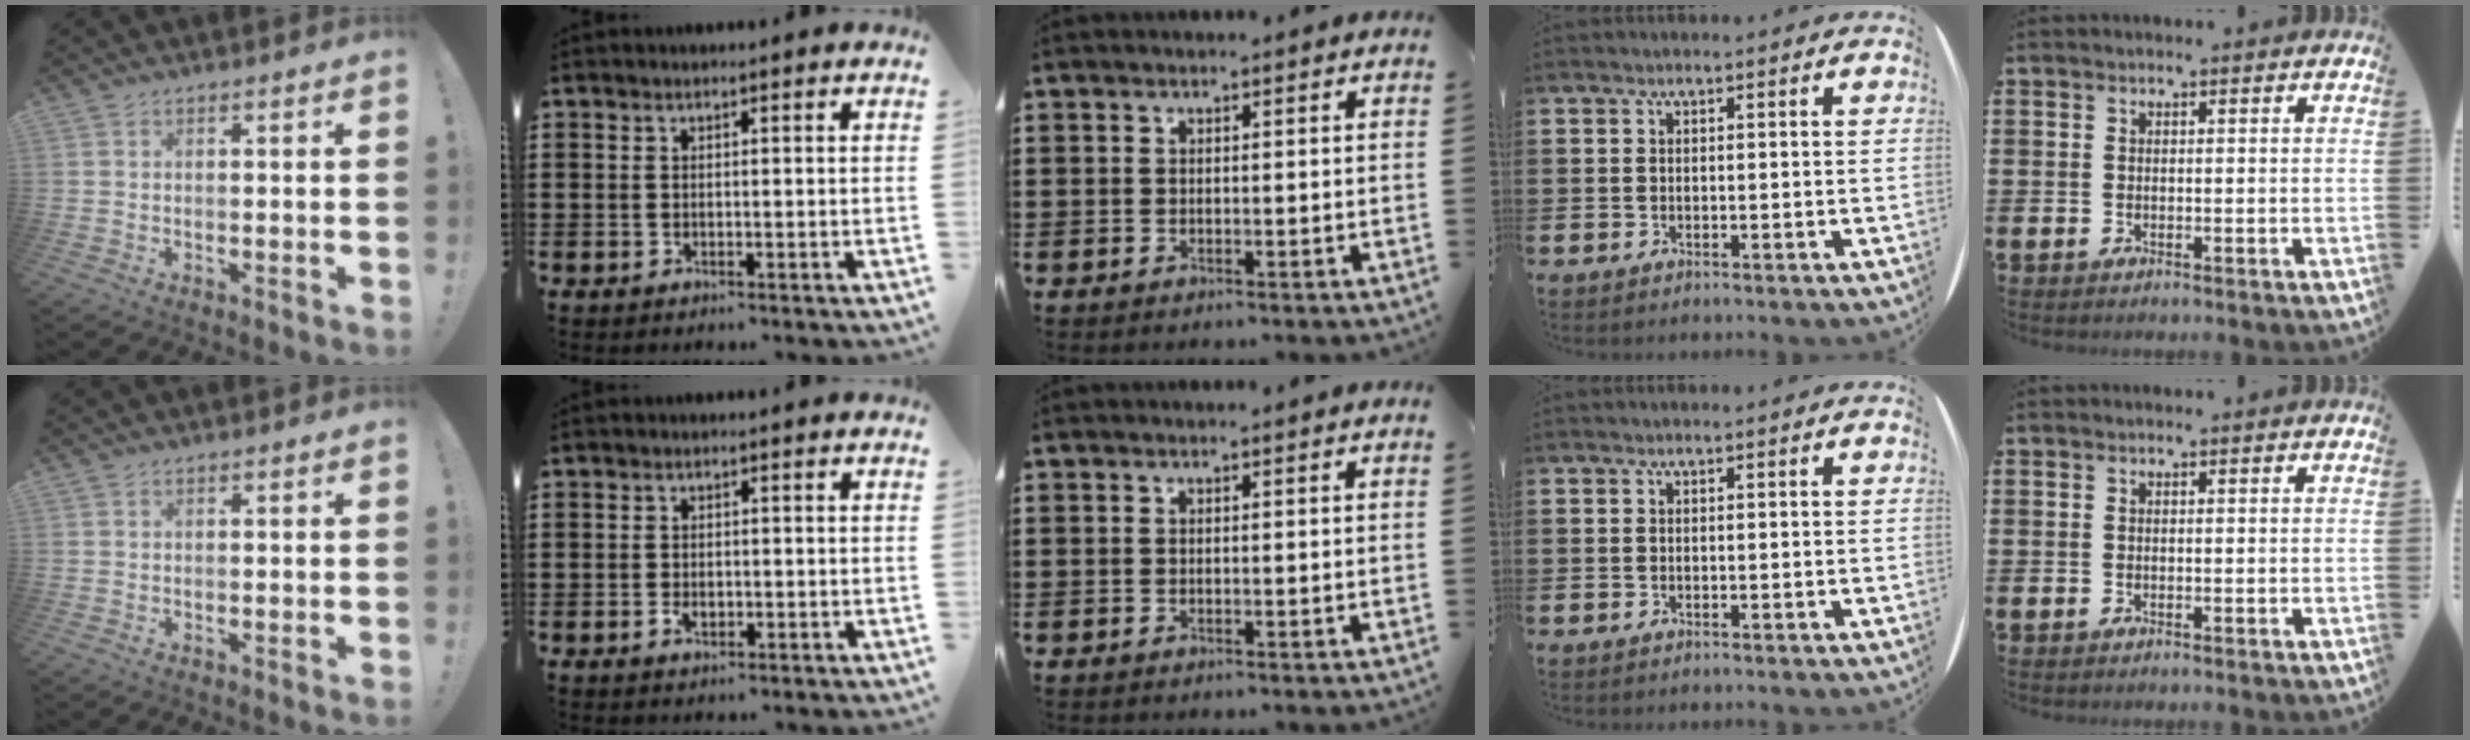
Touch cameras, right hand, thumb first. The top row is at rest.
{"index": {"total": 1.5, "force": [-0.5, 0.9, 1.1], "torque": [-0.021, 0.001, -0.009]}}